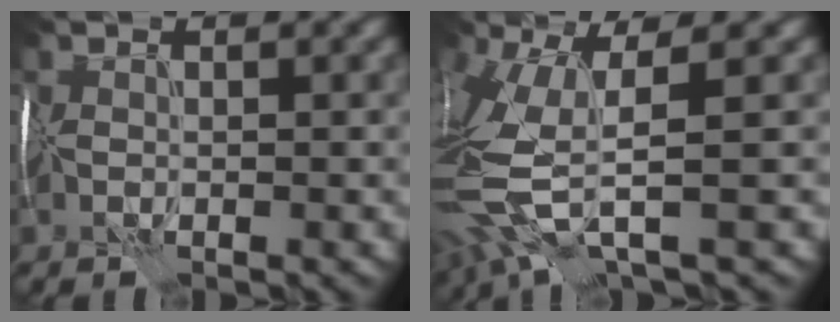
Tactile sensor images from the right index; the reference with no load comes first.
{"total": 9.8, "force": [-1.1, 3.8, 9.0], "torque": [-0.235, -0.029, -0.012]}